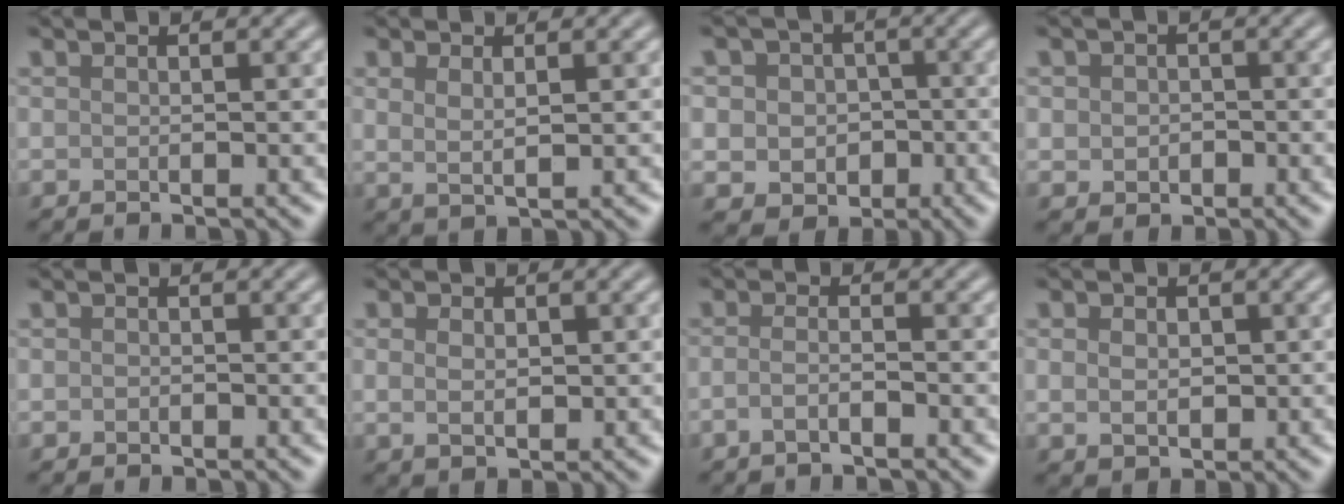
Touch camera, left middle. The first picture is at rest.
{"total": 1.7, "force": [0.8, 0.6, 1.3], "torque": [-0.027, -0.006, 0.019]}
{"total": 5.2, "force": [-0.1, 4.7, 2.2], "torque": [-0.023, 0.018, -0.023]}
{"total": 2.1, "force": [-0.1, 1.9, 0.9], "torque": [-0.011, -0.004, -0.005]}
{"total": 0.6, "force": [-0.1, 0.6, 0.1], "torque": [0.002, -0.005, -0.004]}
{"total": 2.0, "force": [0.4, 1.4, 1.5], "torque": [-0.026, -0.002, 0.010]}
{"total": 1.8, "force": [-0.9, 0.6, 1.4], "torque": [-0.025, -0.001, -0.023]}
{"total": 2.6, "force": [0.4, 2.1, 1.6], "torque": [-0.024, 0.006, 0.005]}